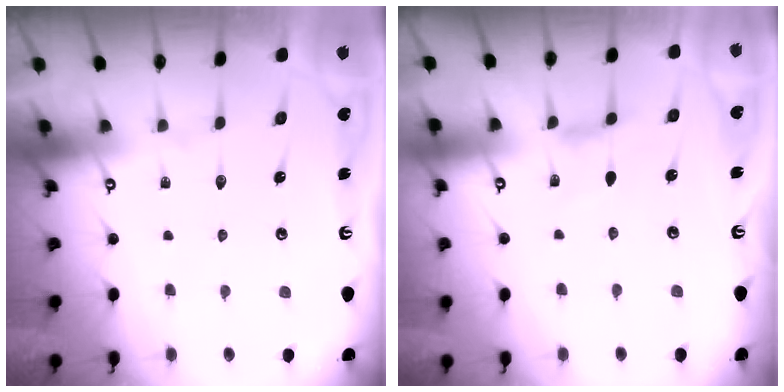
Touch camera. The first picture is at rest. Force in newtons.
{"total": 2.2, "press": 2.1, "slide": 0.5}